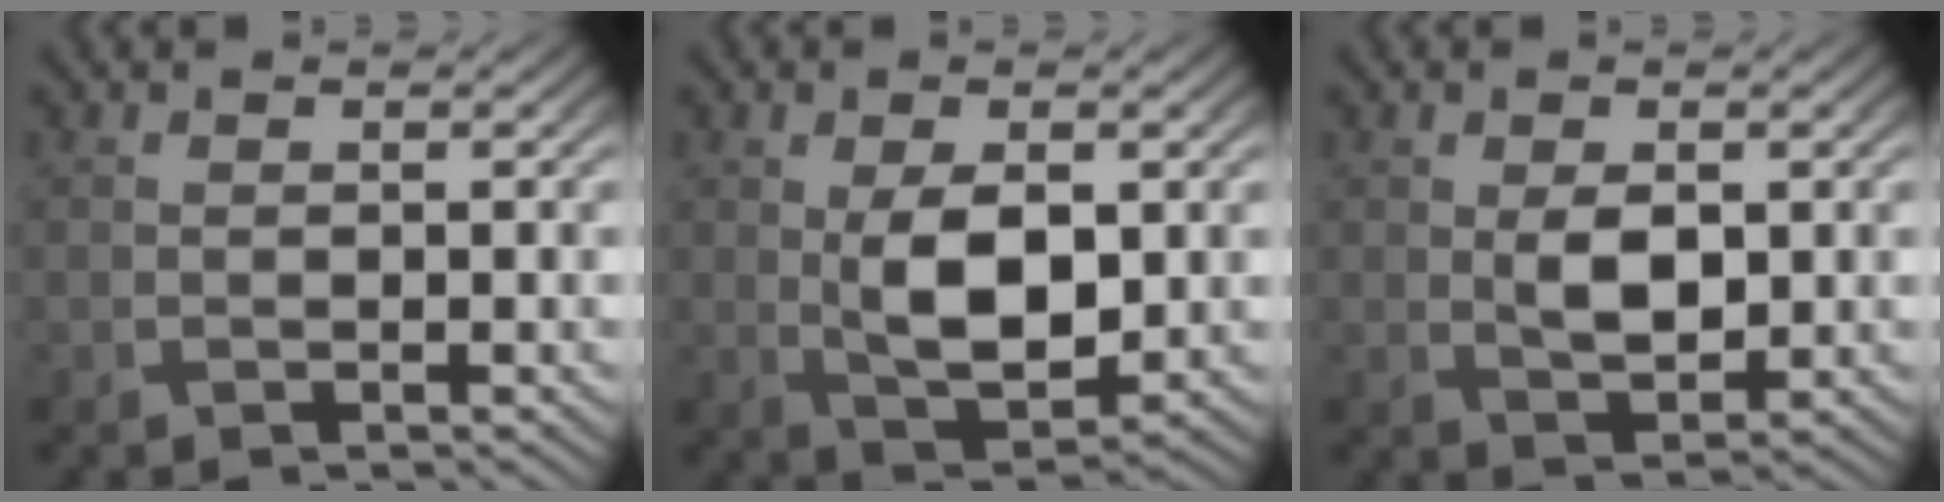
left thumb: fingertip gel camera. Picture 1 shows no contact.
{"total": 7.1, "force": [0.3, 3.7, 6.0], "torque": [-0.122, -0.009, 0.012]}
{"total": 3.7, "force": [0.4, 2.0, 3.1], "torque": [-0.064, -0.006, 0.012]}